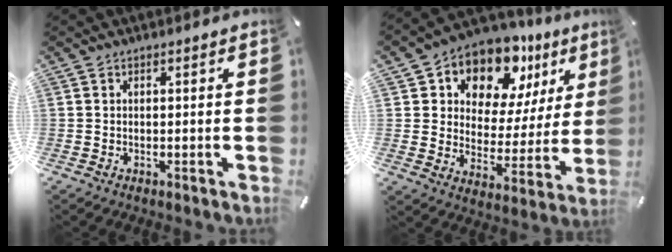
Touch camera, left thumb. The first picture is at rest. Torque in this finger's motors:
{"motor_torque": [0.80, 0.82, 1.75, -1.02, 0.11]}